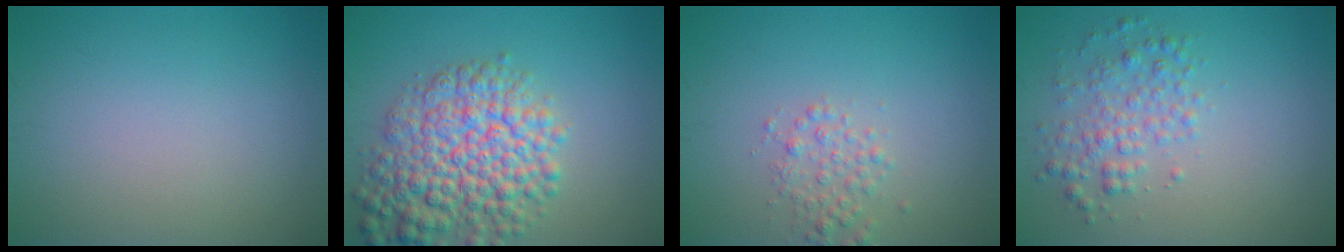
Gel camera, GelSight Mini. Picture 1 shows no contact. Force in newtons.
{"total": 8.4, "press": 8.4, "slide": 0.3}
{"total": 2.0, "press": 2.0, "slide": 0.1}
{"total": 2.9, "press": 2.9, "slide": 0.0}